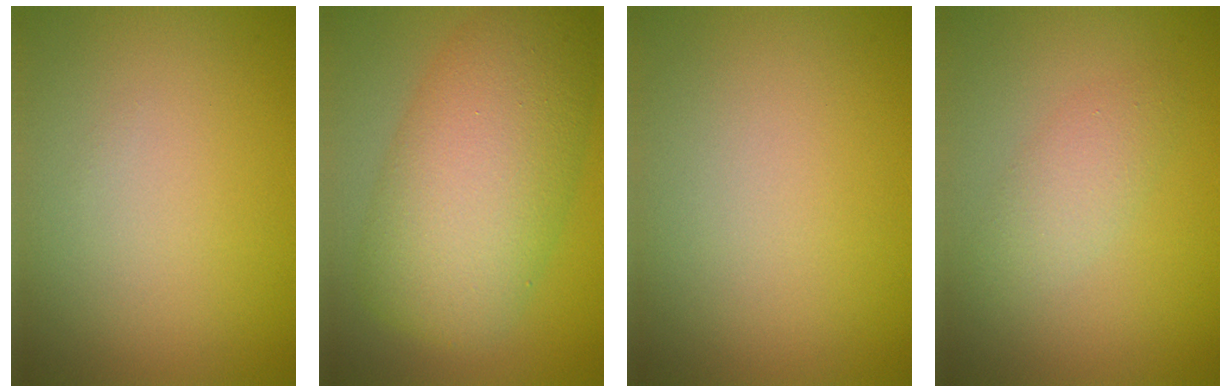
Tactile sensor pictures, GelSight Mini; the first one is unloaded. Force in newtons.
{"total": 10.2, "press": 10.2, "slide": 0.1}
{"total": 0.0}
{"total": 2.2, "press": 2.2, "slide": 0.0}